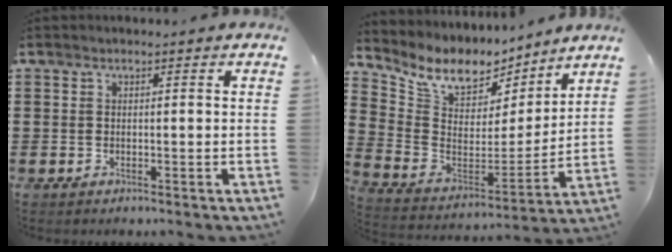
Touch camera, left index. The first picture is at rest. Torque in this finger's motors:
{"motor_torque": [0.87, -1.27, 0.72, 0.13]}